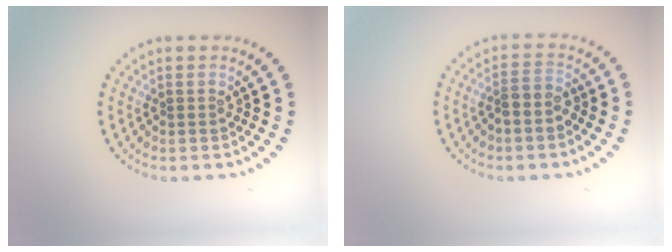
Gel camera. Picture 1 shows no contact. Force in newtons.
{"total": 1.7, "press": 1.4, "slide": 0.9}